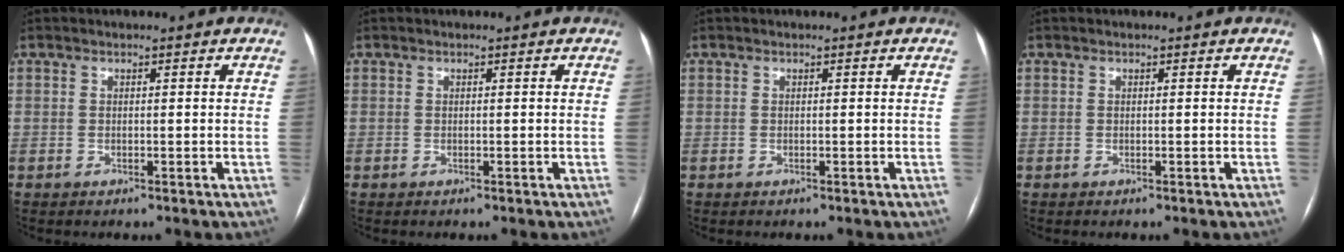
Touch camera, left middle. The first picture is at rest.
{"total": 0.0}
{"total": 0.0}
{"total": 0.0}